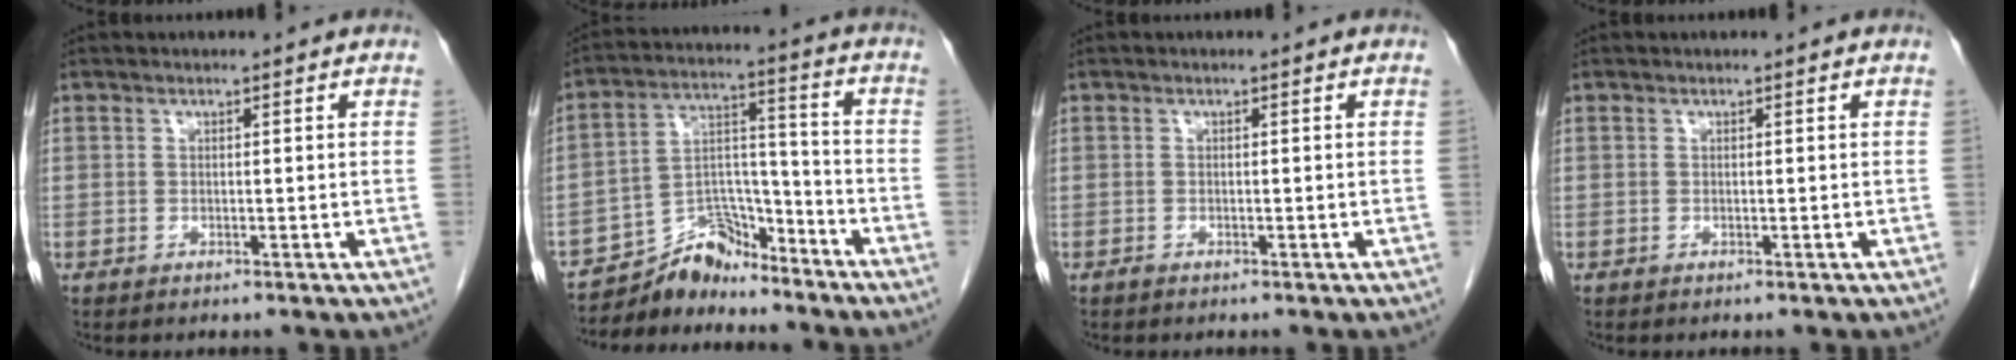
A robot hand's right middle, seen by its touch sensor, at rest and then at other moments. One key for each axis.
{"total": 8.7, "fx": -8.3, "fy": 2.5, "fz": 0.7, "tx": -0.010, "ty": 0.033, "tz": -0.151}
{"total": 0.0}
{"total": 0.0}